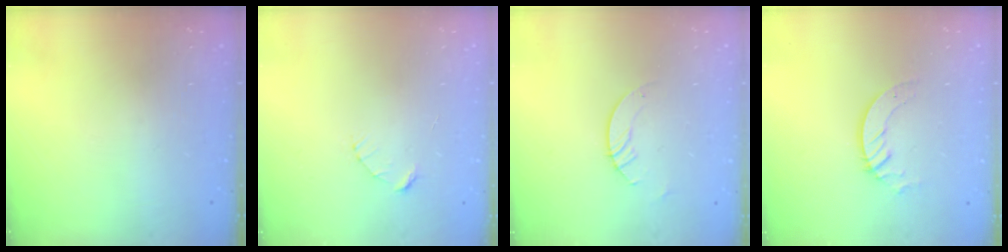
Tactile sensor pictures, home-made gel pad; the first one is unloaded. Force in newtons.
{"total": 2.4, "press": 2.4, "slide": 0.2}
{"total": 3.0, "press": 3.0, "slide": 0.3}
{"total": 2.8, "press": 2.8, "slide": 0.2}